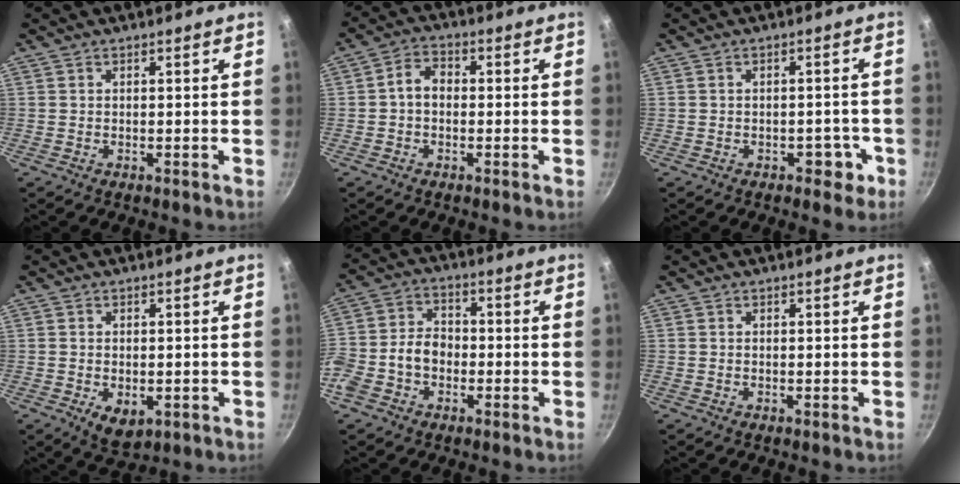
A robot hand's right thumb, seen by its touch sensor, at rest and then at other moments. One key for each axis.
{"total": 4.3, "fx": -0.5, "fy": 3.2, "fz": 2.8, "tx": -0.041, "ty": 0.015, "tz": -0.018}
{"total": 3.7, "fx": -1.7, "fy": 2.5, "fz": 2.2, "tx": -0.004, "ty": 0.021, "tz": -0.011}
{"total": 5.4, "fx": -1.3, "fy": 3.3, "fz": 4.1, "tx": -0.055, "ty": -0.010, "tz": -0.012}
{"total": 9.4, "fx": -2.8, "fy": 7.0, "fz": 5.8, "tx": -0.097, "ty": 0.038, "tz": -0.064}
{"total": 0.0}